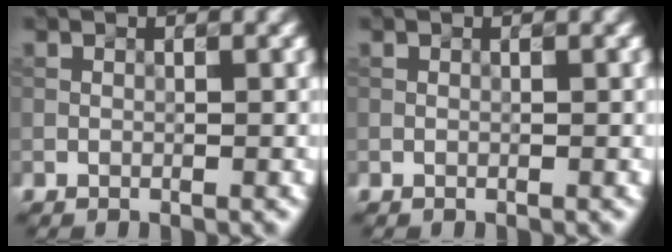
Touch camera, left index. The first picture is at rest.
{"total": 0.0}